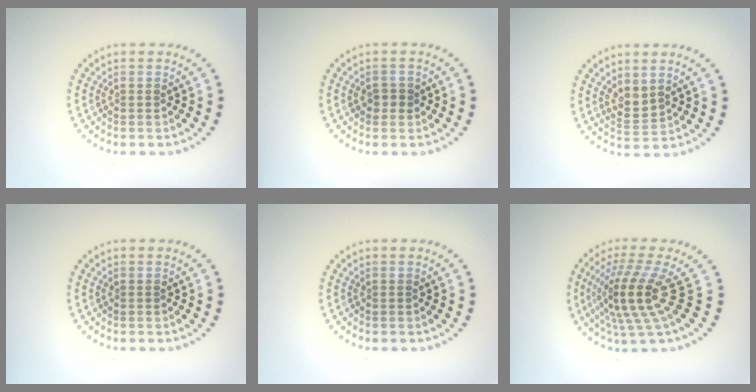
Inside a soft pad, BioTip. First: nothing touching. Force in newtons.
{"total": 1.3, "press": 1.2, "slide": 0.4}
{"total": 2.0, "press": 1.6, "slide": 1.2}
{"total": 0.0}
{"total": 0.0}
{"total": 5.1, "press": 3.6, "slide": 3.6}